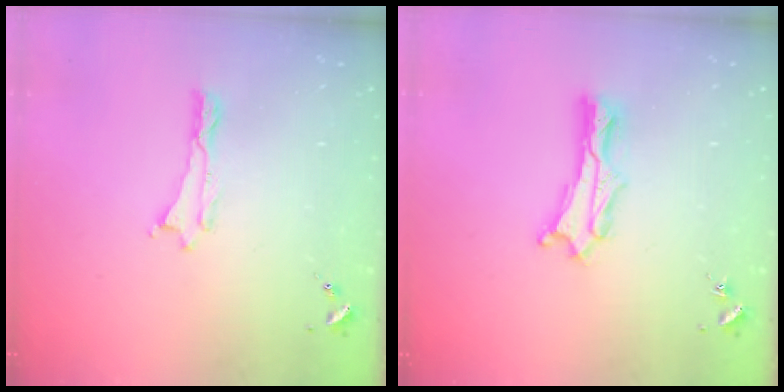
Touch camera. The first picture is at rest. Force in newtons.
{"total": 2.0, "press": 2.0, "slide": 0.2}